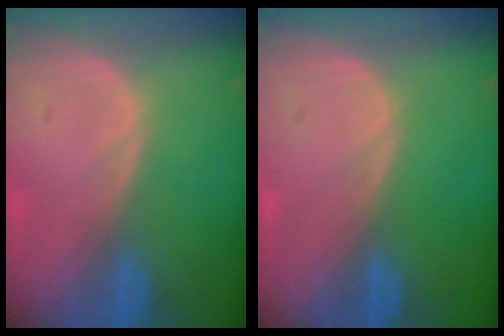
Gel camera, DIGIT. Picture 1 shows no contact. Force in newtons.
{"total": 0.0}